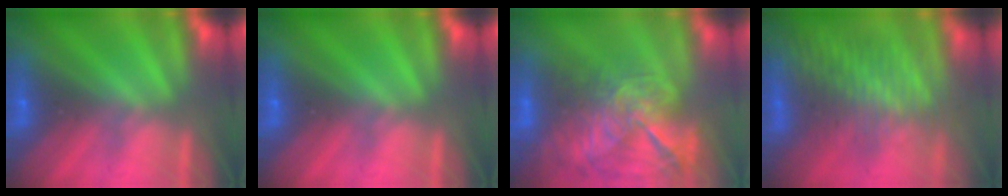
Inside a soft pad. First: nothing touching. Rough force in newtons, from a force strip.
{"total": 0.0}
{"total": 9.5}
{"total": 3.2}